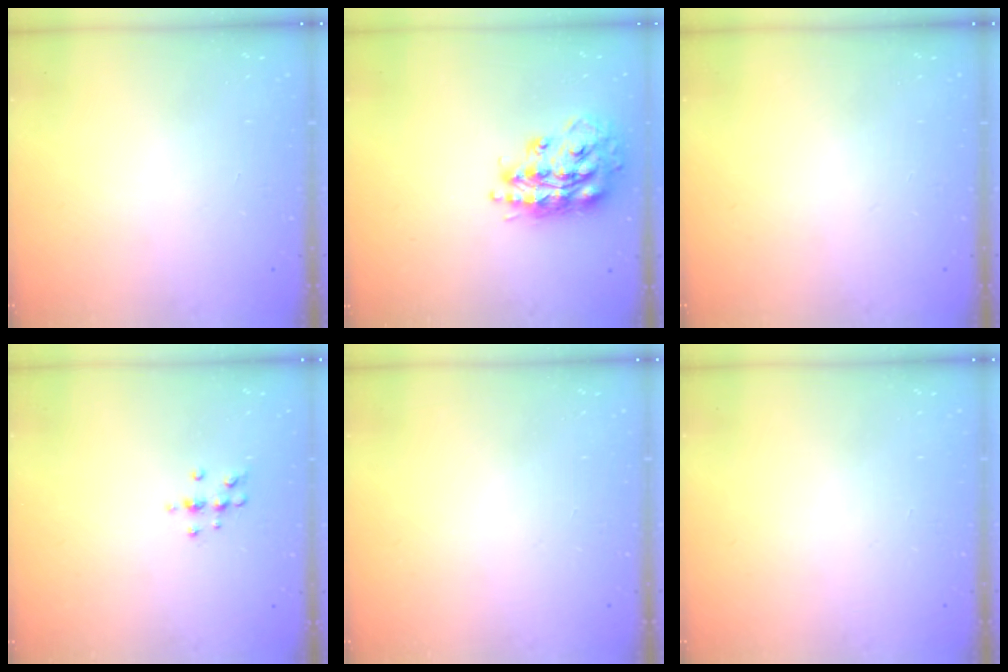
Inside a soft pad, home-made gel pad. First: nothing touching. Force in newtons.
{"total": 17.4, "press": 17.4, "slide": 1.1}
{"total": 0.0}
{"total": 5.7, "press": 5.7, "slide": 0.8}
{"total": 0.0}
{"total": 0.0}